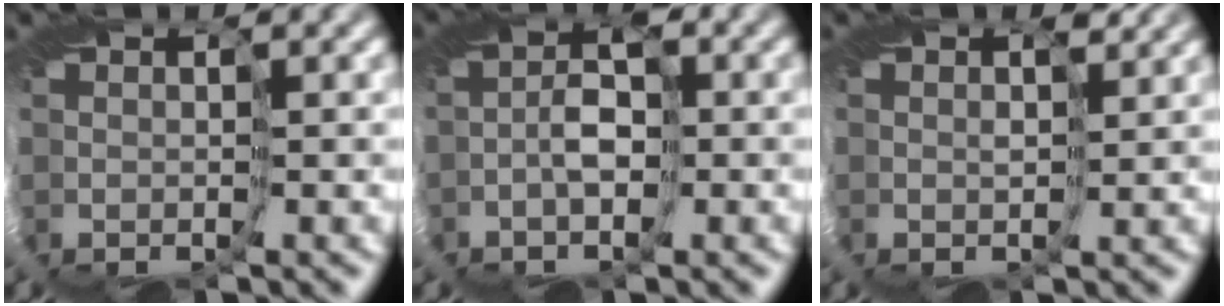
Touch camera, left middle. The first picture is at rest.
{"total": 3.2, "force": [-1.2, 1.8, 2.3], "torque": [-0.057, 0.003, -0.027]}
{"total": 2.5, "force": [1.8, 1.2, 1.2], "torque": [-0.026, 0.010, 0.017]}